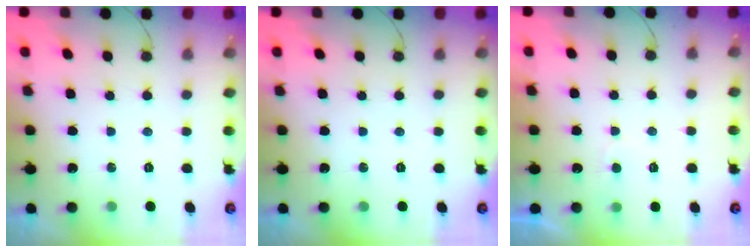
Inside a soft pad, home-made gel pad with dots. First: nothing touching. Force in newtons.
{"total": 0.0}
{"total": 2.5, "press": 2.5, "slide": 0.3}